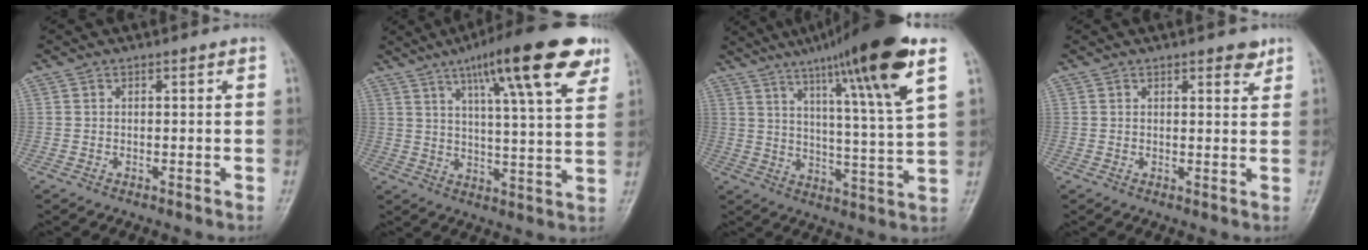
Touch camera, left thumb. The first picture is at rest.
{"total": 19.4, "force": [10.6, 3.8, 15.8], "torque": [-0.214, -0.023, 0.157]}
{"total": 20.3, "force": [11.5, 1.2, 16.7], "torque": [-0.247, -0.041, 0.176]}
{"total": 3.0, "force": [2.0, 1.2, 1.9], "torque": [-0.012, -0.010, 0.025]}